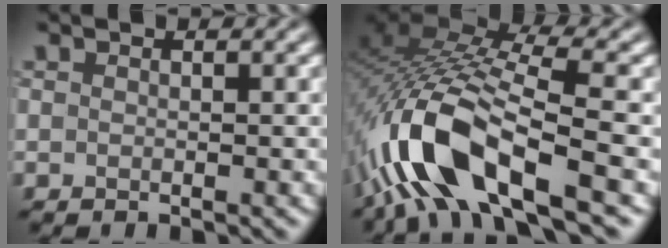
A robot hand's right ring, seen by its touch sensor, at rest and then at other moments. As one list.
[{"total": 12.2, "force": [-4.9, 4.6, 10.2], "torque": [-0.212, 0.006, -0.096]}]